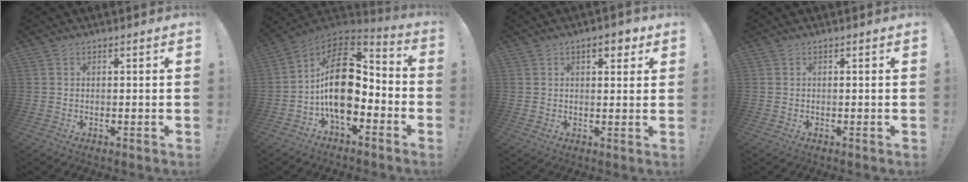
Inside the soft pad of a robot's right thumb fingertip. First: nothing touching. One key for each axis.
{"total": 19.6, "fx": -0.3, "fy": 11.6, "fz": 15.8, "tx": -0.283, "ty": 0.015, "tz": 0.004}
{"total": 4.8, "fx": 2.8, "fy": 2.4, "fz": 3.2, "tx": -0.028, "ty": -0.010, "tz": 0.043}
{"total": 0.0}